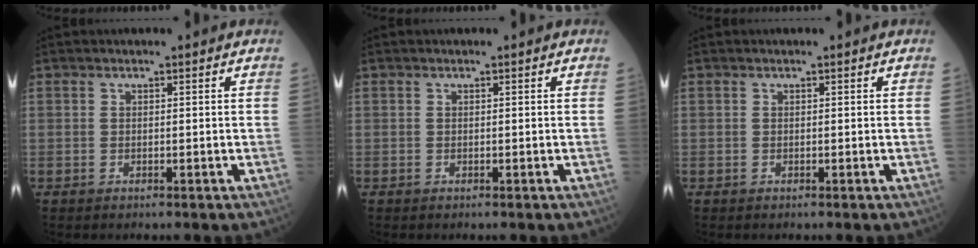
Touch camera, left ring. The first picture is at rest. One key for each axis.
{"total": 0.0}
{"total": 0.0}